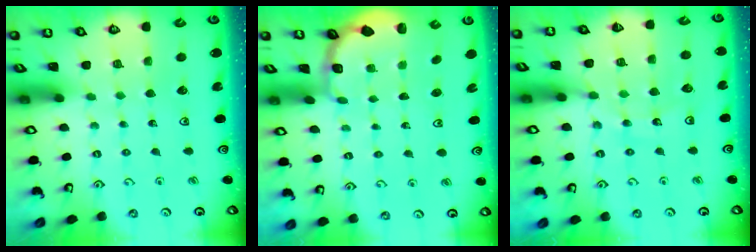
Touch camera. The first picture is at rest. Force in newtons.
{"total": 1.9, "press": 1.6, "slide": 1.0}
{"total": 12.2, "press": 11.8, "slide": 2.8}